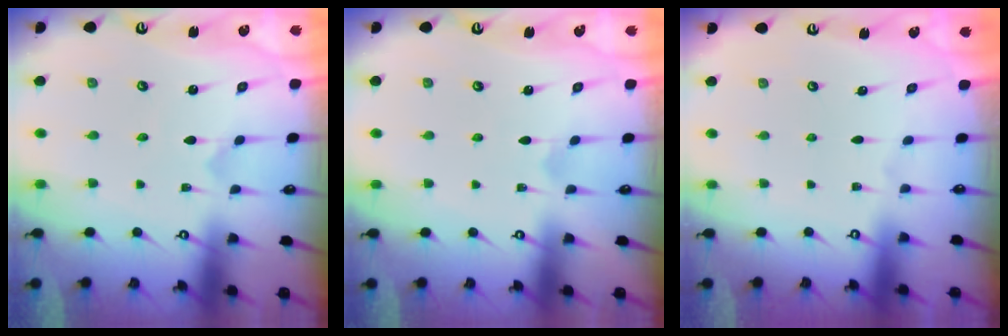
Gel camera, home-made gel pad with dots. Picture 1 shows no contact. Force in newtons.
{"total": 1.9, "press": 1.9, "slide": 0.1}
{"total": 0.0}